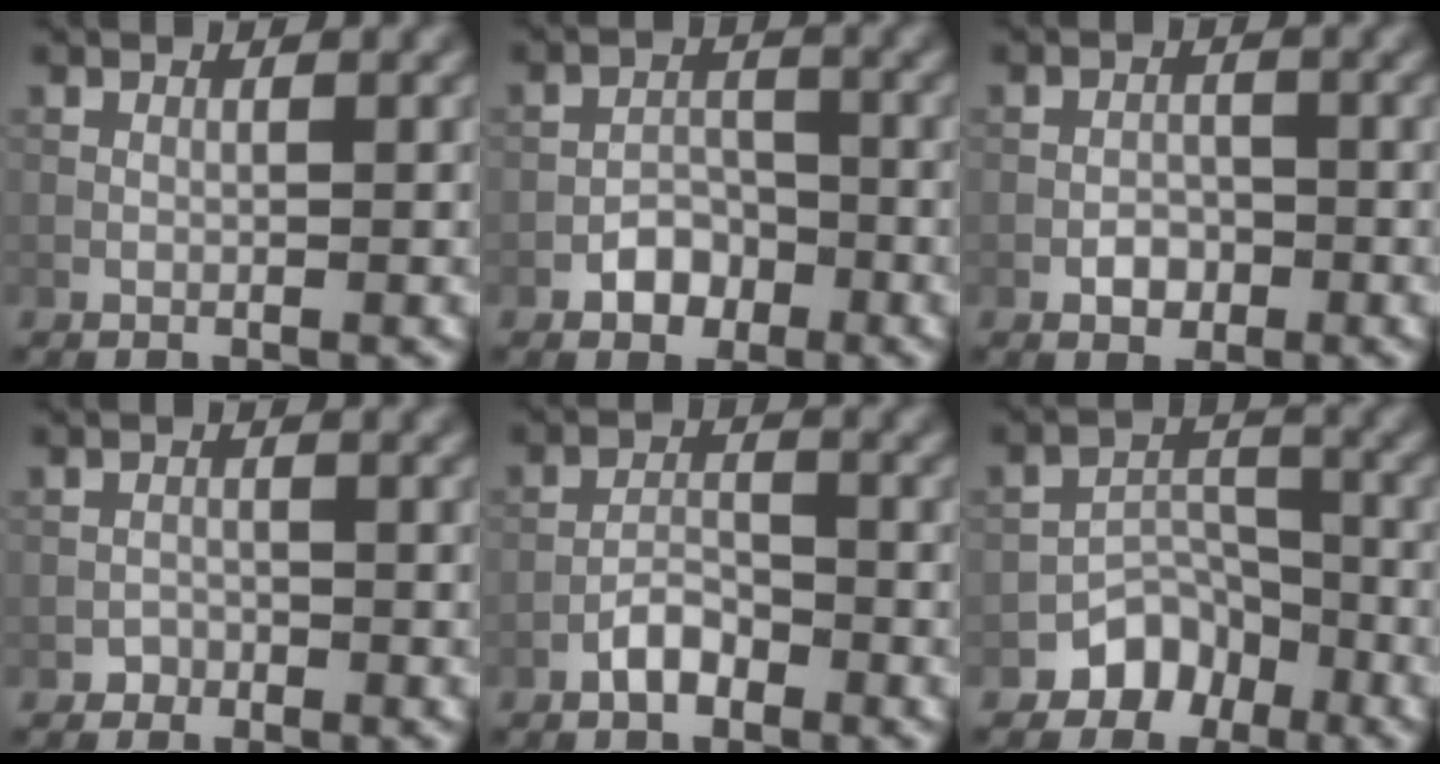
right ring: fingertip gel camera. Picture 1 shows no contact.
{"total": 2.6, "force": [-1.5, 1.8, 1.1], "torque": [-0.010, 0.007, -0.024]}
{"total": 1.8, "force": [-0.9, 1.3, 0.9], "torque": [-0.012, 0.003, -0.017]}
{"total": 0.9, "force": [-0.6, 0.6, -0.1], "torque": [0.010, 0.003, -0.010]}
{"total": 2.3, "force": [-1.6, 1.0, 1.3], "torque": [-0.019, 0.009, -0.032]}
{"total": 3.8, "force": [-2.6, 2.6, 0.9], "torque": [0.003, 0.006, -0.045]}